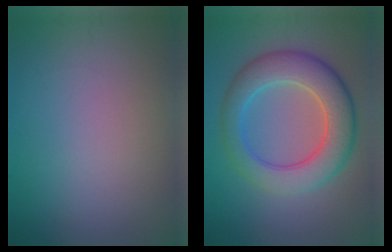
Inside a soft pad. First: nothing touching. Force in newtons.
{"total": 7.5, "press": 7.5, "slide": 0.3}